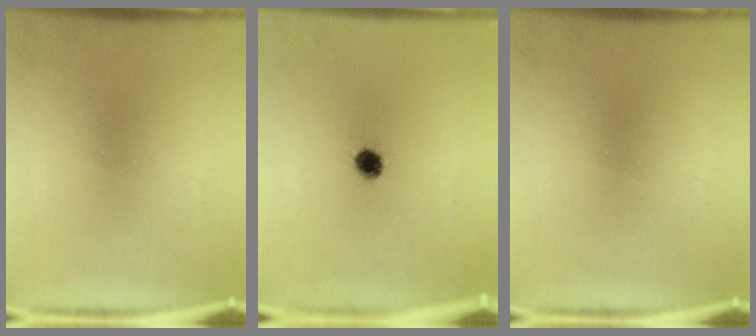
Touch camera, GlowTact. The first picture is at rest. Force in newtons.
{"total": 3.9}
{"total": 0.0}